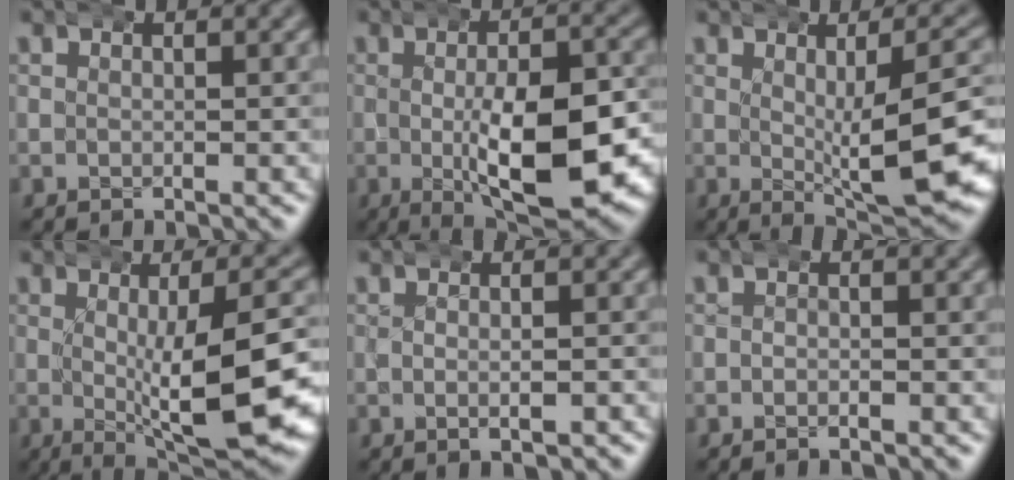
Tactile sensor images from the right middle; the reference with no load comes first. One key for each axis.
{"total": 12.5, "fx": -1.7, "fy": 4.8, "fz": 11.4, "tx": -0.170, "ty": -0.027, "tz": -0.006}
{"total": 9.5, "fx": 0.1, "fy": 2.8, "fz": 9.1, "tx": -0.122, "ty": -0.006, "tz": 0.013}
{"total": 11.8, "fx": -0.4, "fy": 3.6, "fz": 11.2, "tx": -0.162, "ty": -0.010, "tz": 0.011}
{"total": 1.0, "fx": -0.2, "fy": 0.4, "fz": 0.8, "tx": -0.013, "ty": -0.001, "tz": -0.005}
{"total": 0.8, "fx": -0.7, "fy": 0.2, "fz": 0.3, "tx": -0.009, "ty": -0.005, "tz": -0.013}